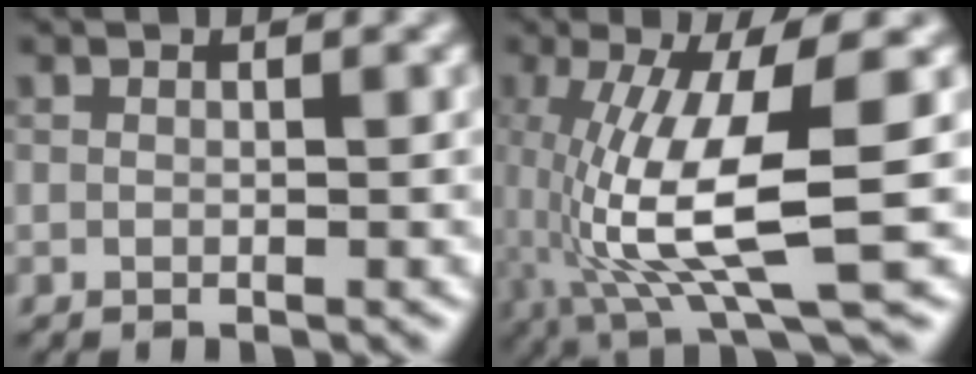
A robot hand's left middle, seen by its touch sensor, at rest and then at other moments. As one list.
[{"total": 9.8, "force": [-1.0, 2.3, 9.4], "torque": [-0.181, -0.009, -0.010]}]